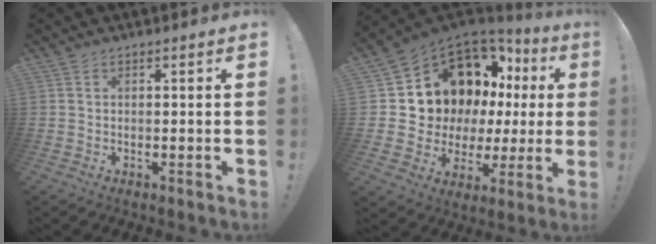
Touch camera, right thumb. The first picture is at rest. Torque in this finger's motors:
{"motor_torque": [2.50, 2.50, 0.31, 0.30, 0.08]}